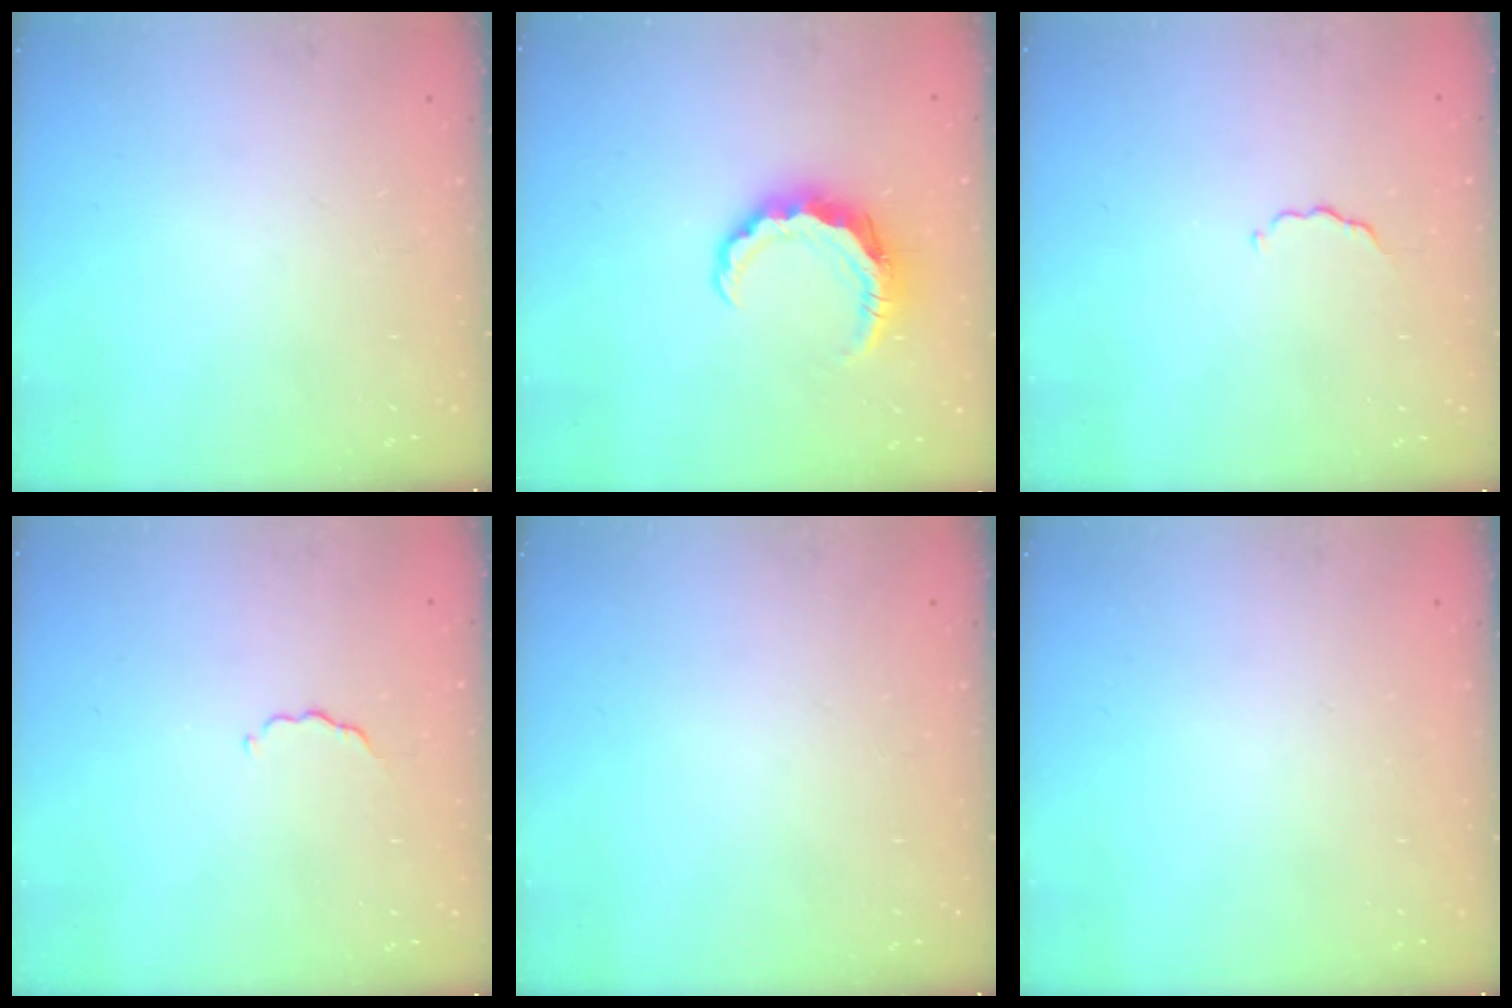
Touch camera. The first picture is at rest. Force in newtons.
{"total": 8.2, "press": 8.1, "slide": 1.0}
{"total": 3.2, "press": 3.2, "slide": 0.4}
{"total": 3.2, "press": 3.2, "slide": 0.4}
{"total": 0.0}
{"total": 0.0}